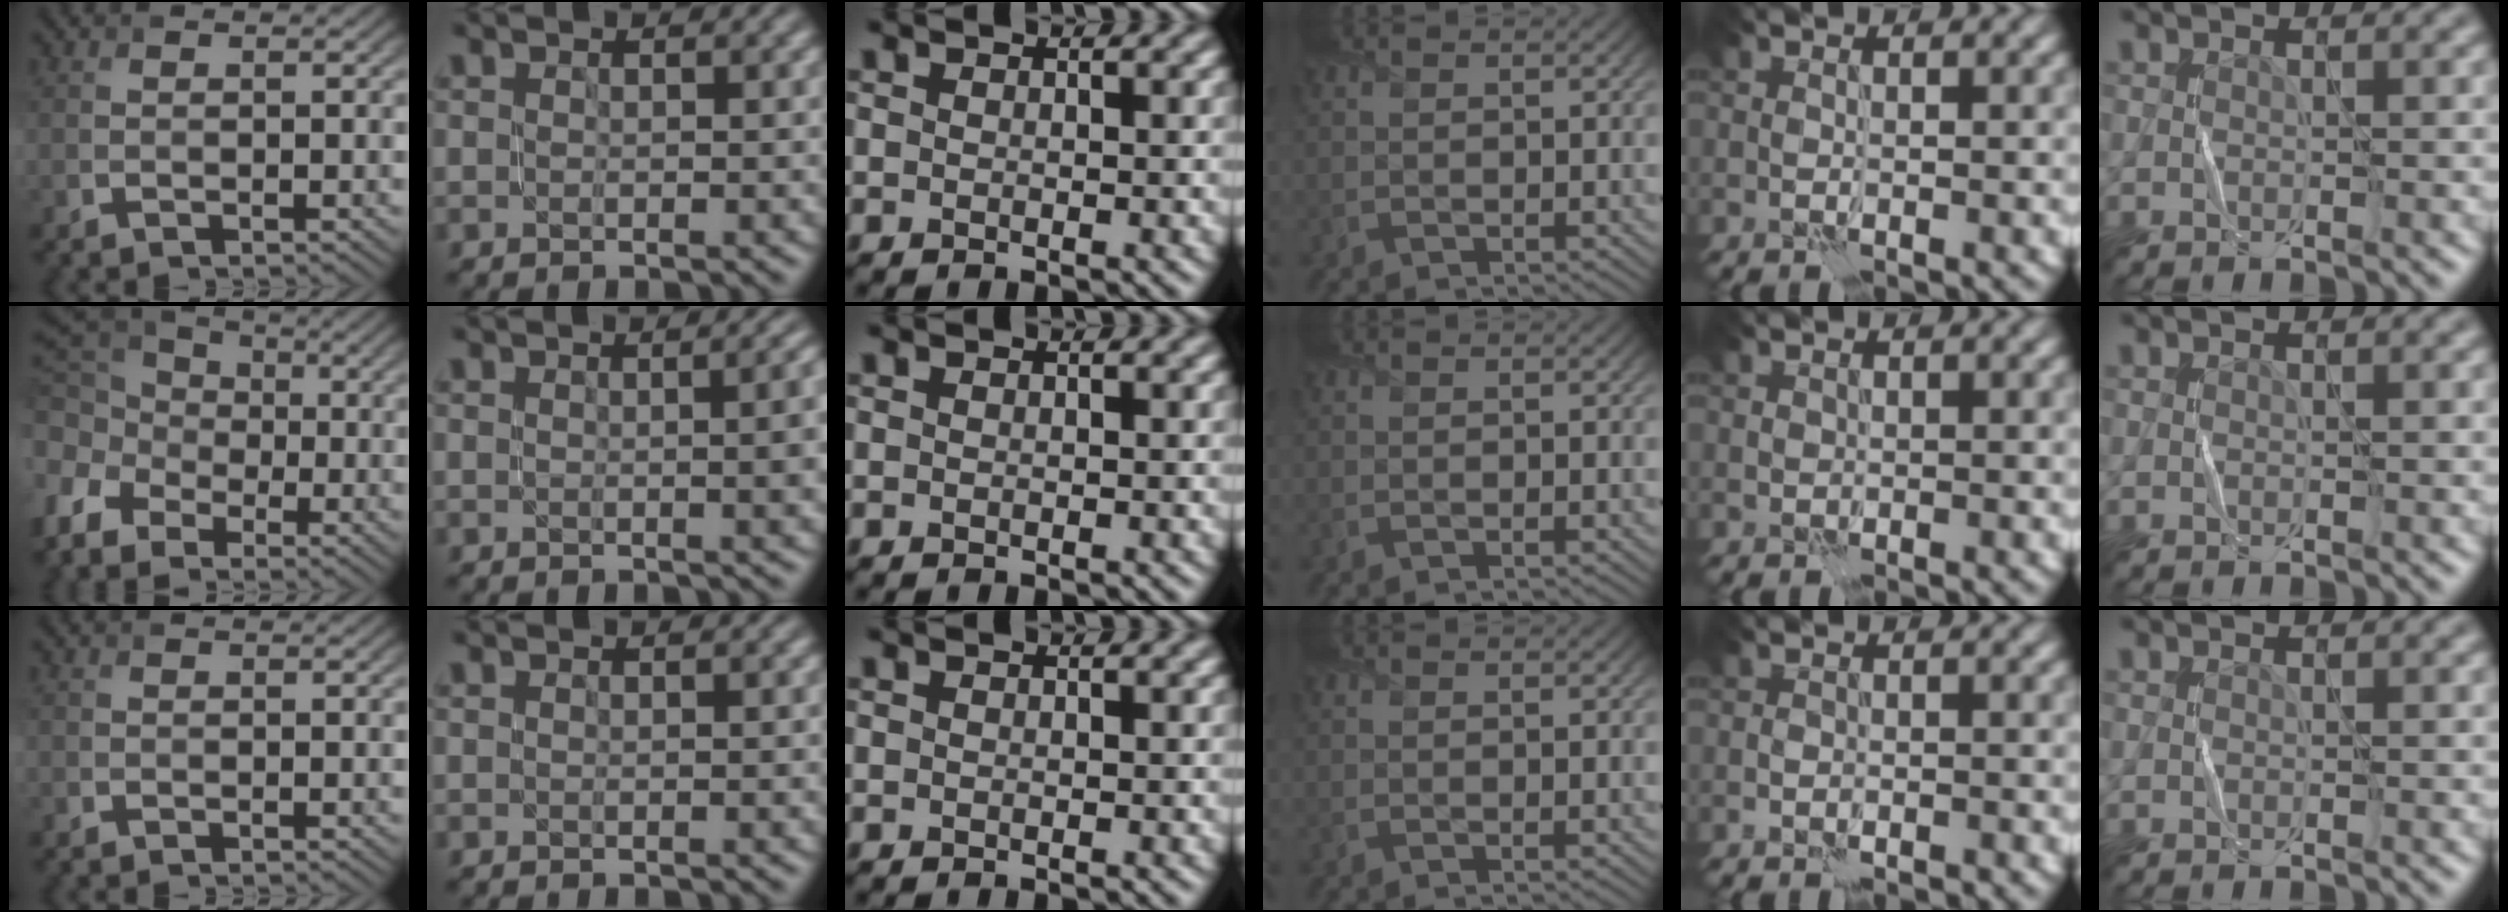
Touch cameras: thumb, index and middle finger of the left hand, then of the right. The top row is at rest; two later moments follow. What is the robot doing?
{"motion": "fold", "object": "shorts"}